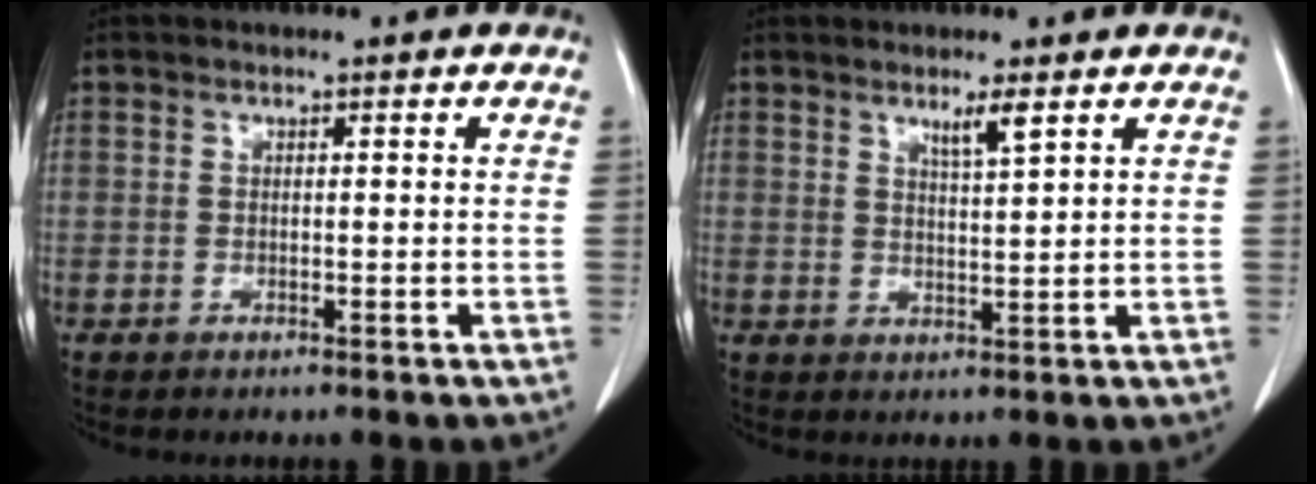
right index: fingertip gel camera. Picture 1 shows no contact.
{"total": 3.0, "force": [2.0, -0.1, 2.3], "torque": [-0.045, -0.006, 0.038]}